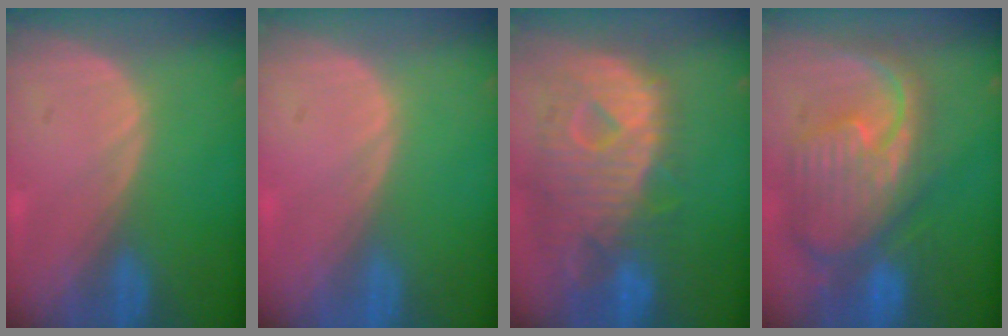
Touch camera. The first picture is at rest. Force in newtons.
{"total": 0.0}
{"total": 12.6, "press": 10.8, "slide": 6.5}
{"total": 12.3, "press": 10.6, "slide": 6.2}